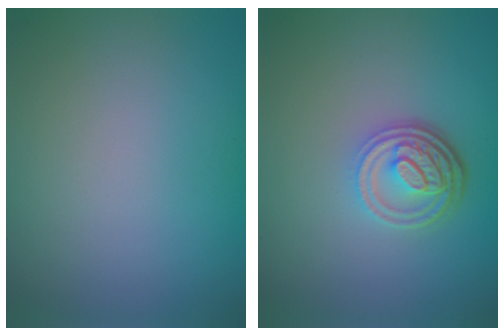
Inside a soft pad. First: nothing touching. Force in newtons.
{"total": 4.7, "press": 3.4, "slide": 3.3}